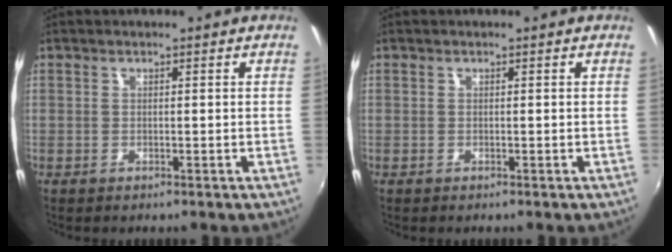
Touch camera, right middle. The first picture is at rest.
{"total": 0.0}